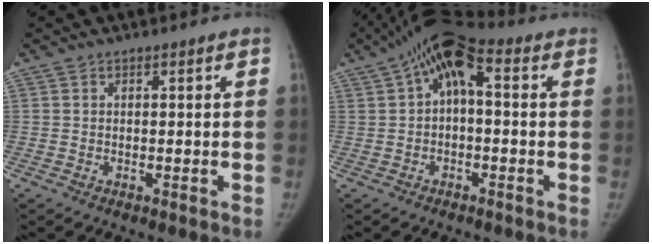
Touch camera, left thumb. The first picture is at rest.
{"total": 9.5, "force": [1.8, 5.0, 7.9], "torque": [-0.124, 0.039, 0.018]}